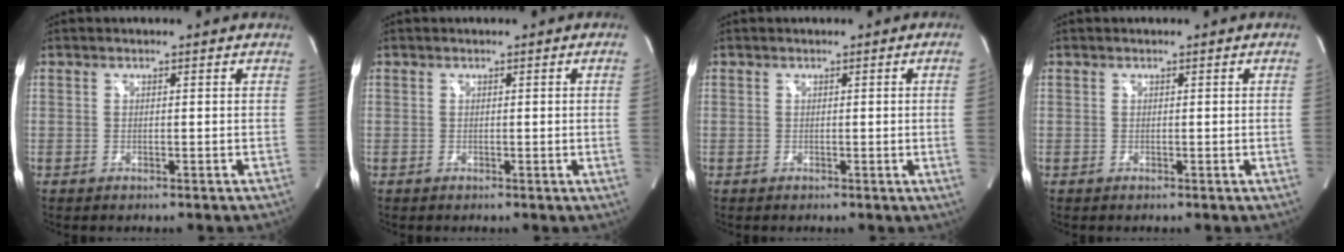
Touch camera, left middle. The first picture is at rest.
{"total": 2.0, "force": [-0.1, -0.9, 1.8], "torque": [-0.024, -0.001, 0.000]}
{"total": 3.1, "force": [-0.1, -1.4, 2.7], "torque": [-0.035, -0.004, 0.000]}
{"total": 1.0, "force": [-0.1, -0.5, 0.9], "torque": [-0.009, -0.001, -0.002]}